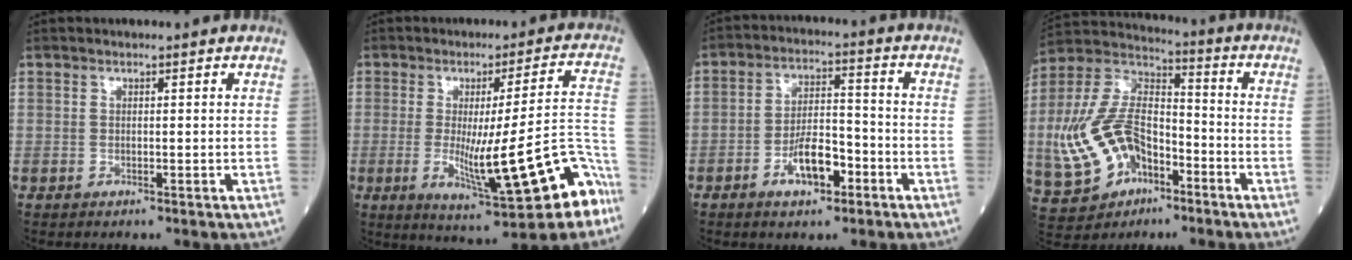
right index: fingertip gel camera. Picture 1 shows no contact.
{"total": 16.4, "force": [-6.1, 1.5, 15.2], "torque": [-0.190, 0.003, -0.072]}
{"total": 7.2, "force": [-3.6, 2.7, 5.7], "torque": [-0.108, 0.009, -0.063]}
{"total": 16.1, "force": [-4.9, 10.1, 11.6], "torque": [-0.269, 0.019, -0.084]}